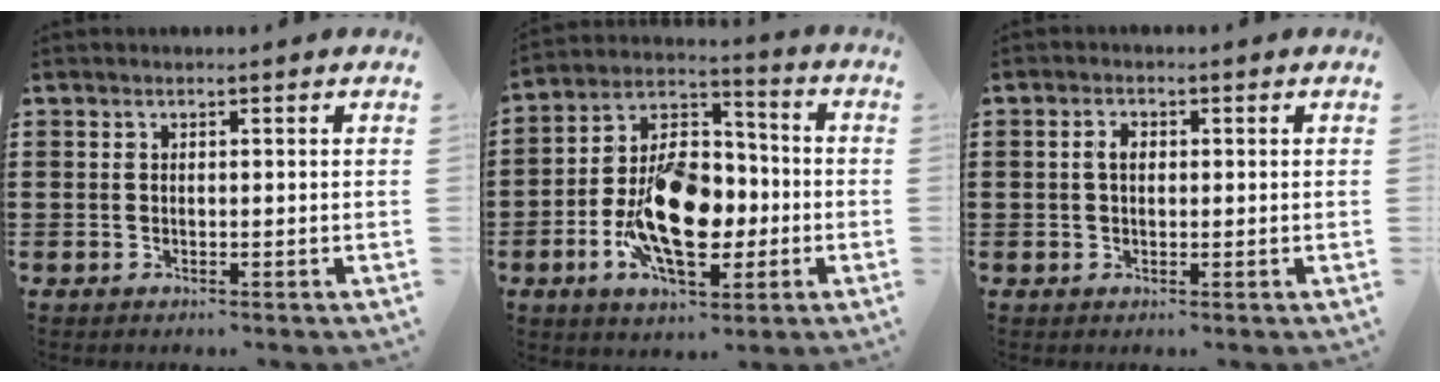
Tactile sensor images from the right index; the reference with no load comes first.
{"total": 14.3, "force": [-3.6, 8.3, 11.0], "torque": [-0.226, 0.003, -0.062]}
{"total": 2.1, "force": [0.2, 1.3, 1.7], "torque": [-0.036, 0.008, 0.002]}